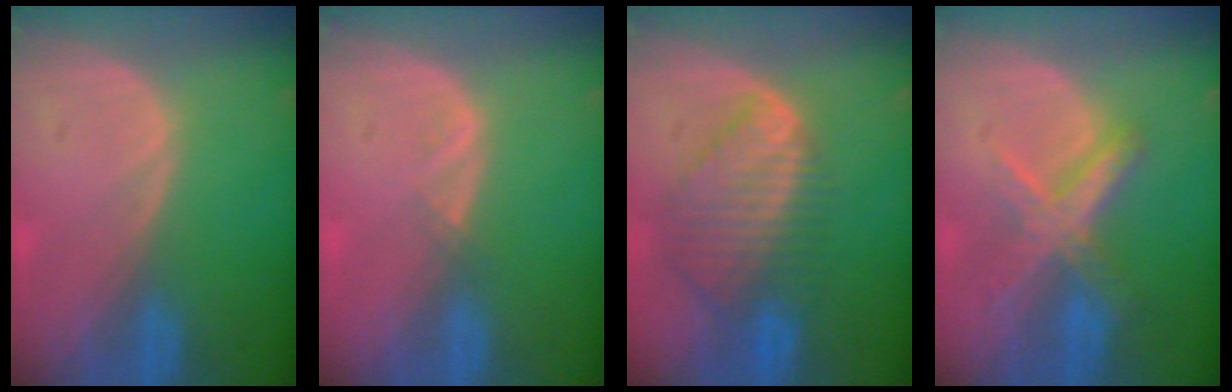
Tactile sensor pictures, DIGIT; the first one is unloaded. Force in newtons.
{"total": 1.0, "press": 0.9, "slide": 0.5}
{"total": 8.7, "press": 7.7, "slide": 4.1}
{"total": 7.2, "press": 6.1, "slide": 3.7}